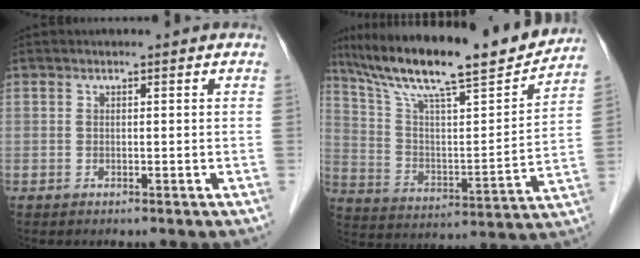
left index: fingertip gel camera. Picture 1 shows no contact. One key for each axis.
{"total": 22.6, "fx": 19.2, "fy": 1.7, "fz": 11.8, "tx": -0.203, "ty": -0.001, "tz": 0.306}